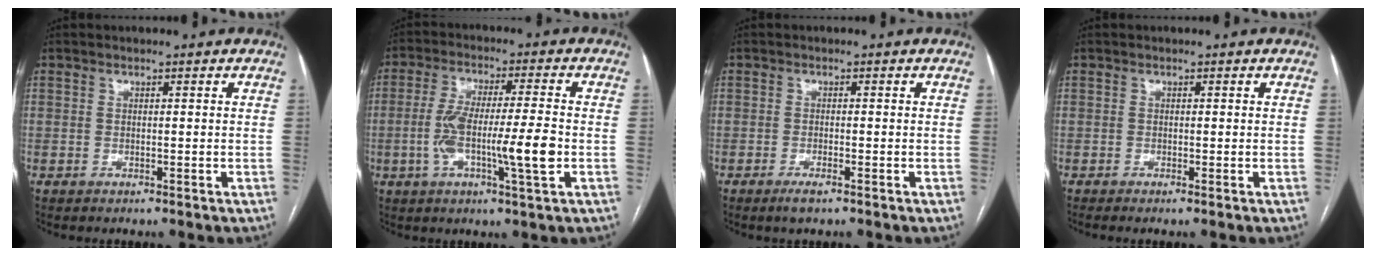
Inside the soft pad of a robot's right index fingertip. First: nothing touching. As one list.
[{"total": 11.3, "force": [-2.4, 0.7, 11.0], "torque": [-0.205, 0.003, -0.045]}, {"total": 2.3, "force": [-1.5, 0.3, 1.7], "torque": [-0.032, -0.003, -0.026]}, {"total": 0.8, "force": [-0.5, -0.1, 0.6], "torque": [-0.014, -0.001, -0.010]}]